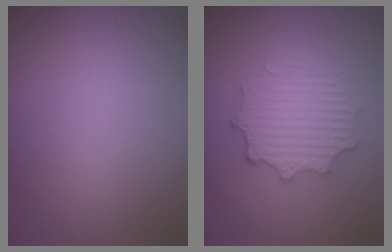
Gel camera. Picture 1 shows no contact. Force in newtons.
{"total": 4.4, "press": 3.7, "slide": 2.4}